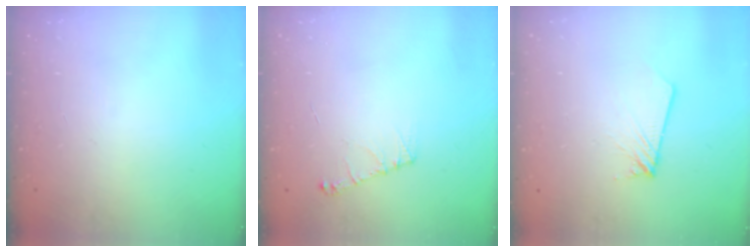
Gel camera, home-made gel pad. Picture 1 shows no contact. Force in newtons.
{"total": 5.4, "press": 5.3, "slide": 0.7}
{"total": 1.8, "press": 1.8, "slide": 0.1}